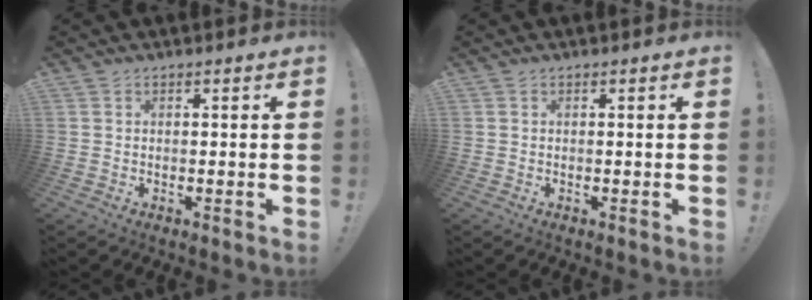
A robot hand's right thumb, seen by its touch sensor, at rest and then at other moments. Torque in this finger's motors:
{"motor_torque": [0.00, 0.00, -0.04, 0.04, 0.00]}